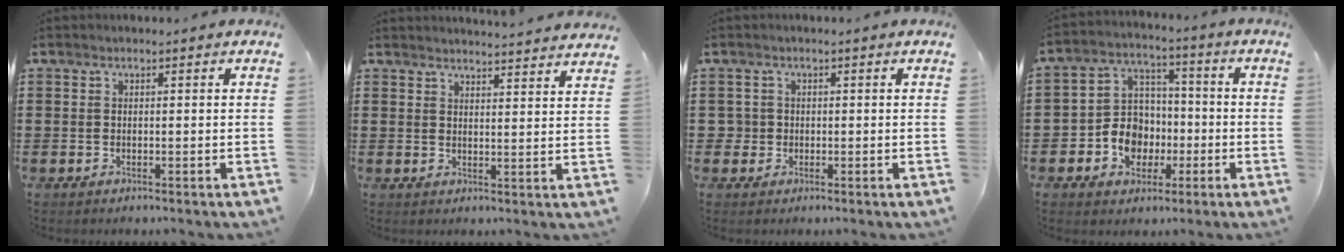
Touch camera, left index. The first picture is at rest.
{"total": 3.1, "force": [3.1, -0.6, 0.0], "torque": [-0.011, -0.020, 0.056]}
{"total": 1.7, "force": [-0.1, 1.7, 0.3], "torque": [-0.013, 0.007, -0.006]}
{"total": 8.1, "force": [-2.5, 7.1, 3.0], "torque": [-0.083, 0.022, -0.042]}